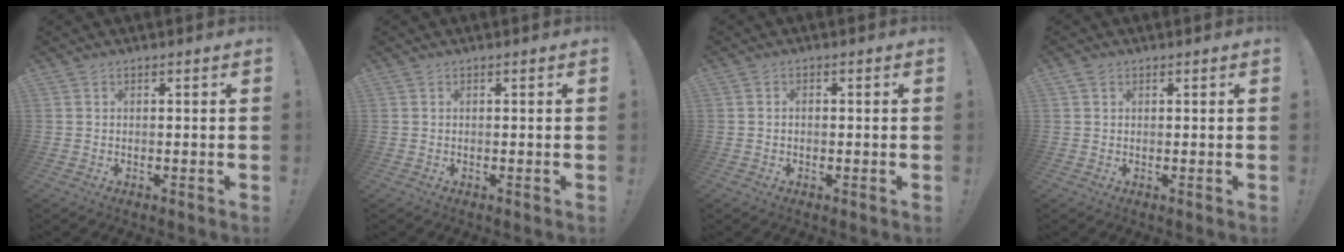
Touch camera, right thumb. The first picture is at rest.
{"total": 0.0}
{"total": 0.9, "force": [-0.4, 0.5, 0.6], "torque": [-0.013, 0.003, -0.008]}
{"total": 1.2, "force": [0.8, 0.8, 0.4], "torque": [-0.006, 0.000, 0.014]}